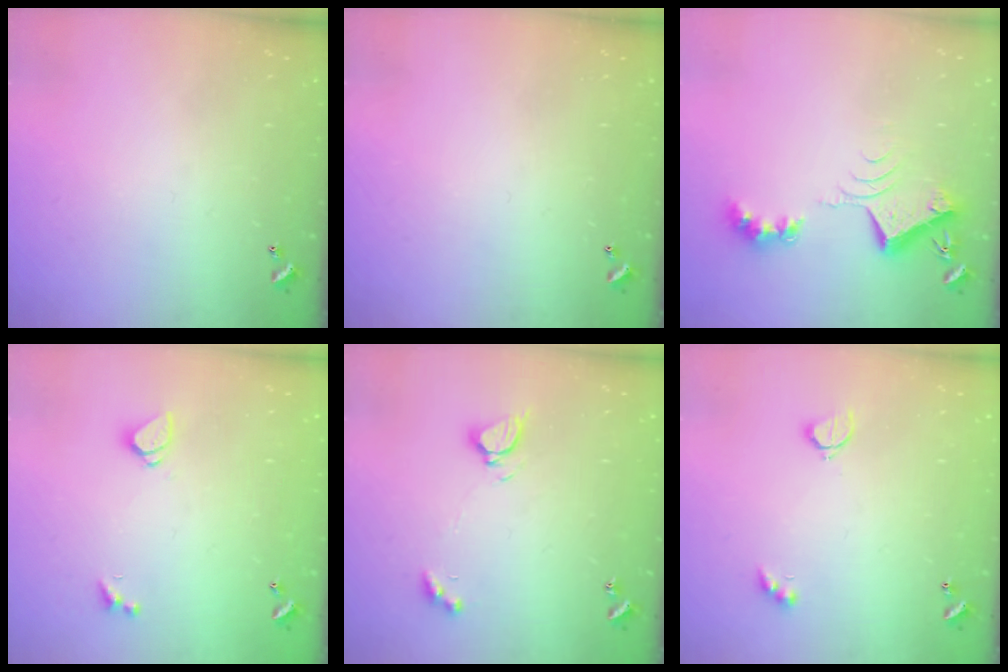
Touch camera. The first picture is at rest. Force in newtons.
{"total": 0.0}
{"total": 8.7, "press": 8.6, "slide": 1.1}
{"total": 1.3, "press": 1.2, "slide": 0.4}
{"total": 4.3, "press": 4.2, "slide": 0.4}
{"total": 2.6, "press": 2.6, "slide": 0.5}